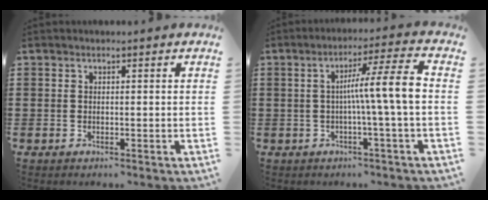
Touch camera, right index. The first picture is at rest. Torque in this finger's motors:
{"motor_torque": [1.16, -0.65, 0.38, 0.20]}